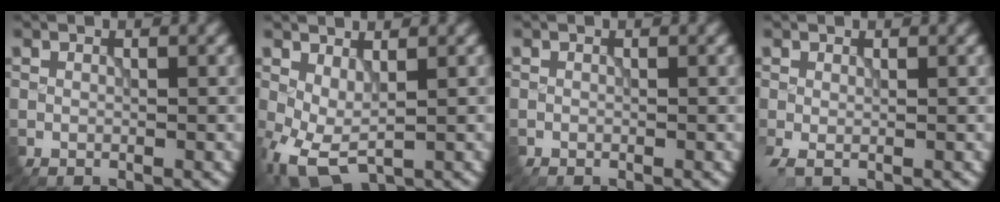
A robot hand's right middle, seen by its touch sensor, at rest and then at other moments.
{"total": 4.7, "force": [-0.7, 2.4, 4.0], "torque": [-0.099, -0.007, -0.010]}
{"total": 0.0}
{"total": 1.7, "force": [-0.3, 0.6, 1.5], "torque": [-0.039, -0.005, -0.008]}